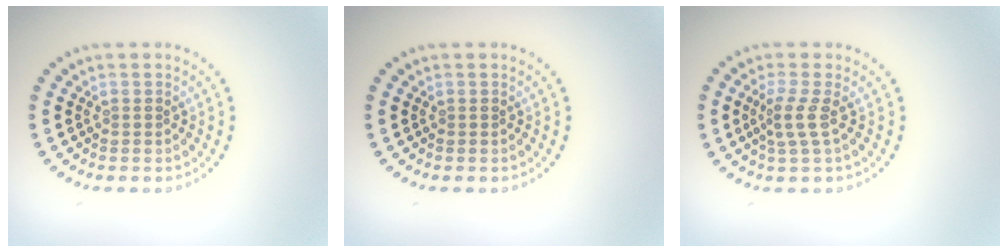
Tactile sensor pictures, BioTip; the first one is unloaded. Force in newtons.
{"total": 0.0}
{"total": 2.2, "press": 1.5, "slide": 1.6}